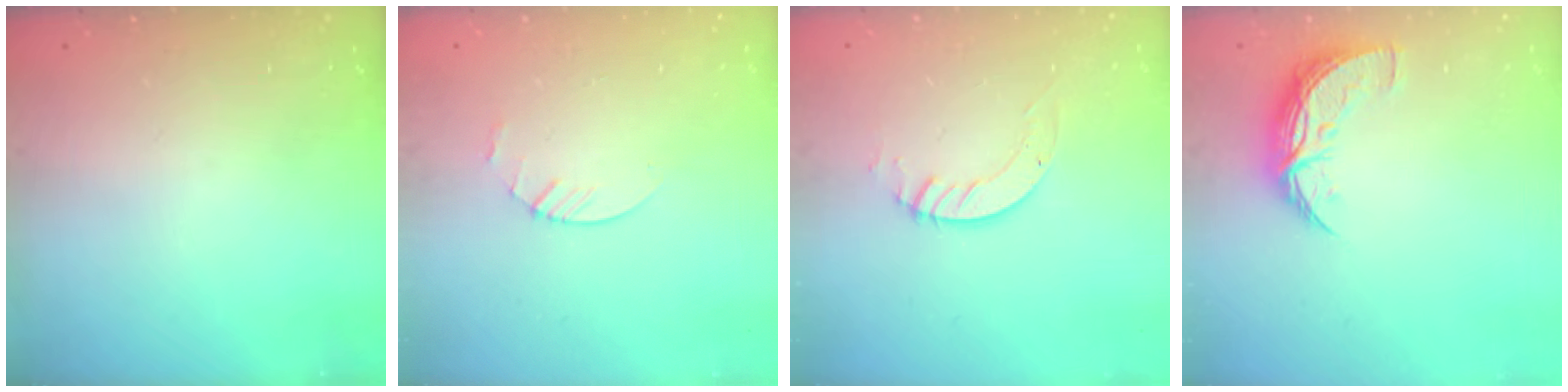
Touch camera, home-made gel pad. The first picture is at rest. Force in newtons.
{"total": 3.0, "press": 3.0, "slide": 0.3}
{"total": 3.6, "press": 3.6, "slide": 0.1}
{"total": 8.8, "press": 8.8, "slide": 0.4}